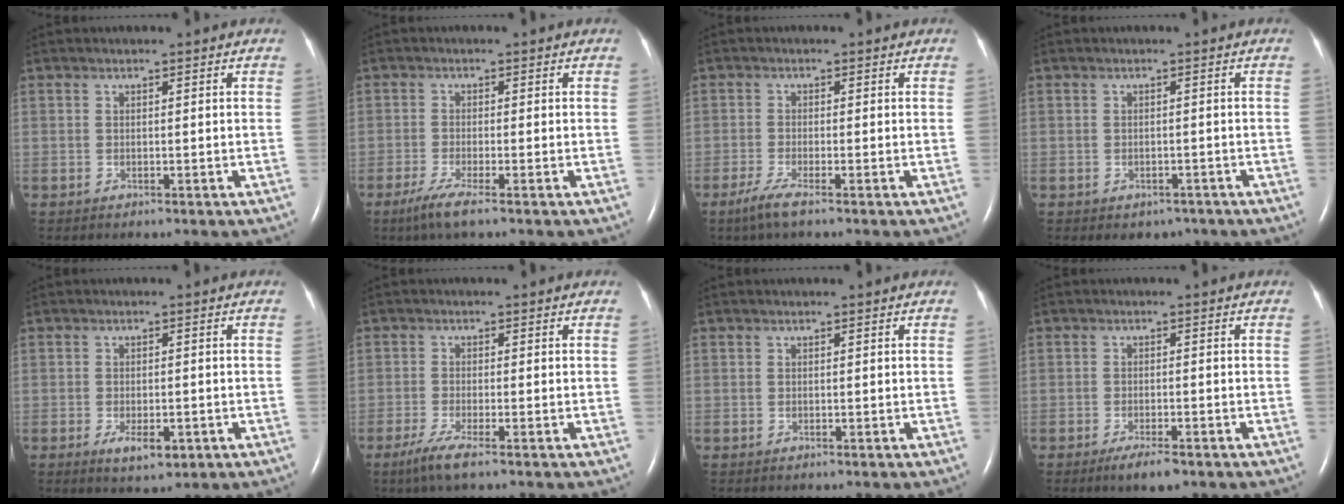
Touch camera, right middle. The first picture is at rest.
{"total": 3.6, "force": [-2.3, -0.1, 2.8], "torque": [-0.063, -0.014, -0.049]}
{"total": 2.9, "force": [-2.0, -0.1, 2.1], "torque": [-0.054, -0.010, -0.045]}
{"total": 2.9, "force": [-2.1, 1.9, 0.7], "torque": [-0.002, 0.006, -0.021]}
{"total": 3.9, "force": [-1.7, 1.6, 3.2], "torque": [-0.055, -0.004, -0.017]}
{"total": 3.5, "force": [-2.3, 0.0, 2.7], "torque": [-0.063, -0.013, -0.048]}
{"total": 0.0}
{"total": 3.4, "force": [-2.3, 0.6, 2.5], "torque": [-0.045, -0.005, -0.037]}